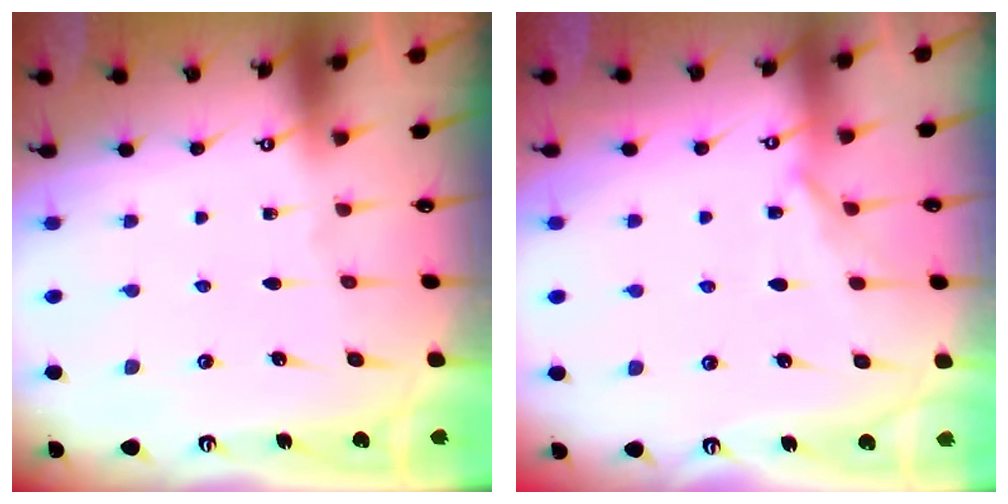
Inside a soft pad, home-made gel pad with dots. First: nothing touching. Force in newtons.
{"total": 6.0, "press": 5.9, "slide": 0.5}